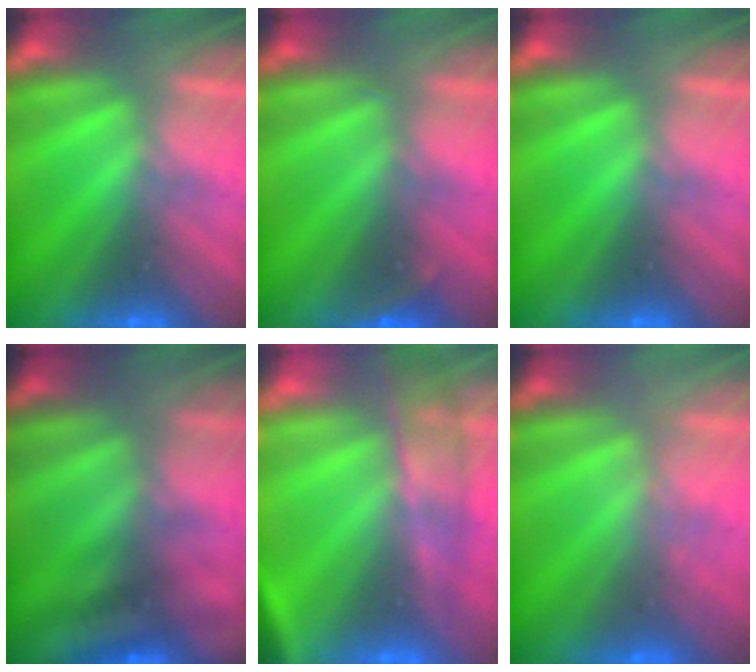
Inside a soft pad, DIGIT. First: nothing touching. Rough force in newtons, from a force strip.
{"total": 2.6}
{"total": 0.0}
{"total": 2.4}
{"total": 7.2}
{"total": 1.8}